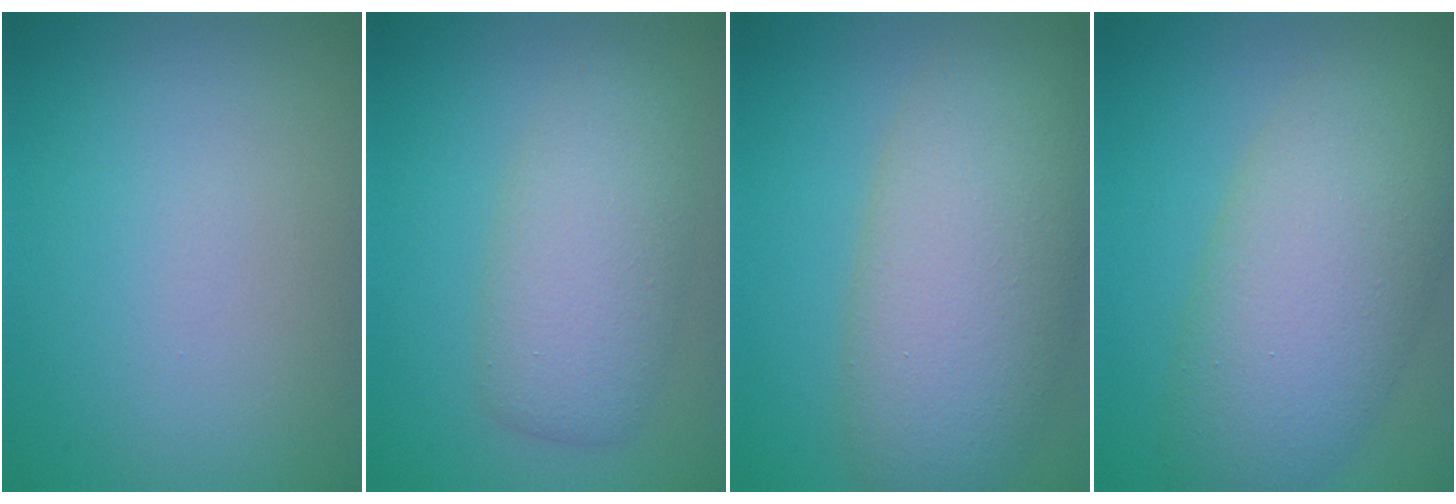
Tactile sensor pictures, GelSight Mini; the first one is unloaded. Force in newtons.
{"total": 4.9, "press": 4.9, "slide": 0.1}
{"total": 8.9, "press": 8.9, "slide": 0.6}
{"total": 8.7, "press": 8.7, "slide": 0.4}